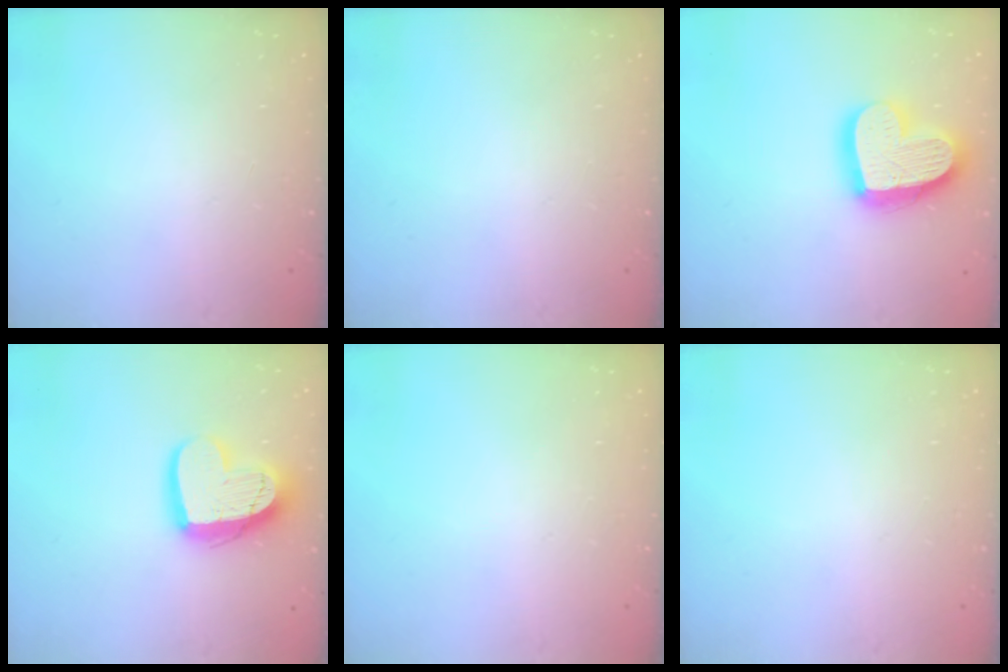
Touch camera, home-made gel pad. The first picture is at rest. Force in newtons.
{"total": 0.0}
{"total": 21.1, "press": 21.0, "slide": 1.8}
{"total": 16.3, "press": 16.3, "slide": 1.3}
{"total": 0.0}
{"total": 0.0}